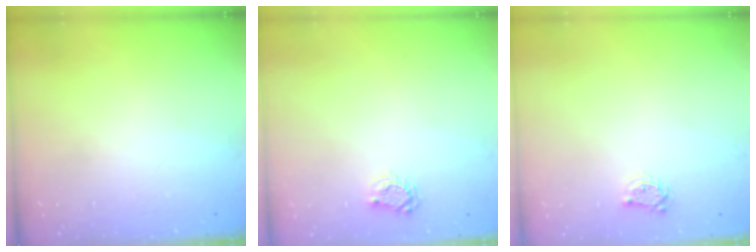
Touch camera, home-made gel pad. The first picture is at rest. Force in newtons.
{"total": 4.4, "press": 4.3, "slide": 0.4}
{"total": 4.1, "press": 4.1, "slide": 0.5}